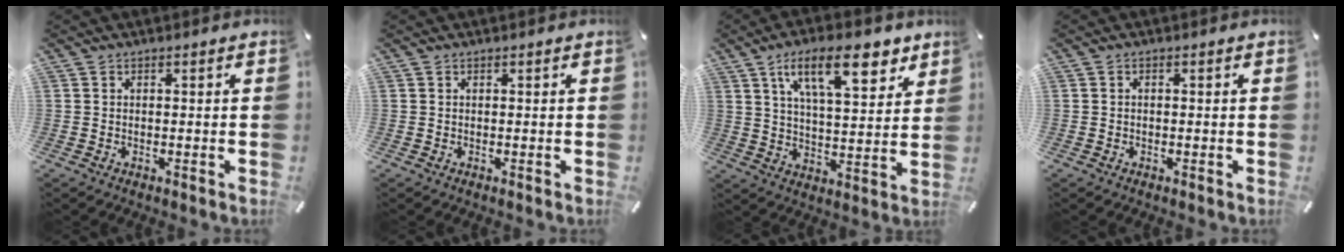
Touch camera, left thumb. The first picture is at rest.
{"total": 0.0}
{"total": 16.2, "force": [8.9, 6.8, 11.7], "torque": [-0.180, -0.026, 0.147]}
{"total": 0.0}